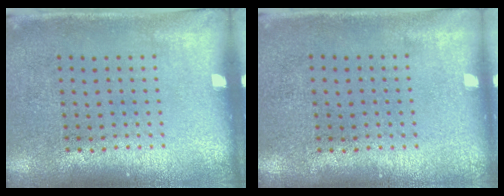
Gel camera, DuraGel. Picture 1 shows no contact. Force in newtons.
{"total": 0.0}